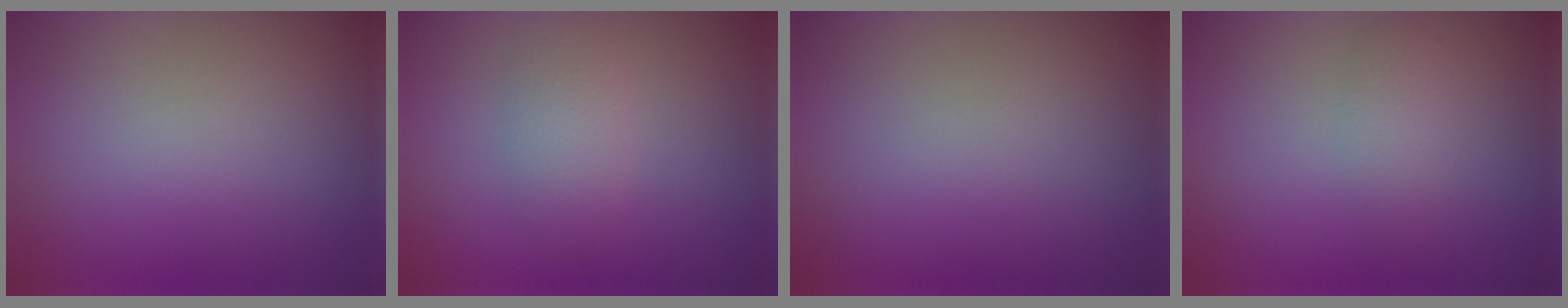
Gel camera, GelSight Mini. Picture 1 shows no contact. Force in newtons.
{"total": 2.8, "press": 2.8, "slide": 0.1}
{"total": 0.0}
{"total": 1.8, "press": 1.8, "slide": 0.1}